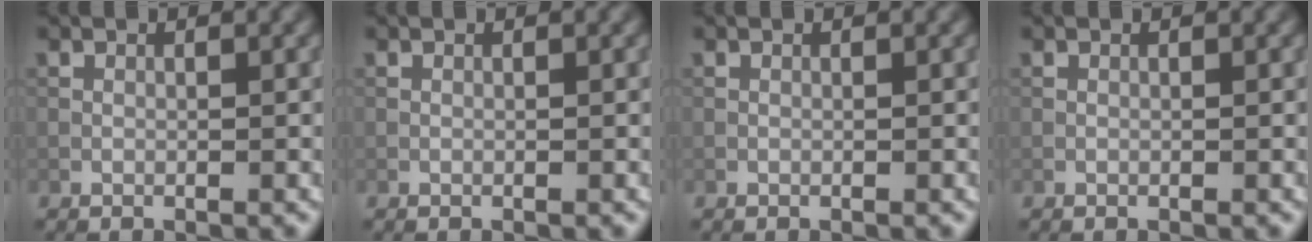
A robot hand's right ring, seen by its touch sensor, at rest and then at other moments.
{"total": 0.0}
{"total": 0.0}
{"total": 0.0}